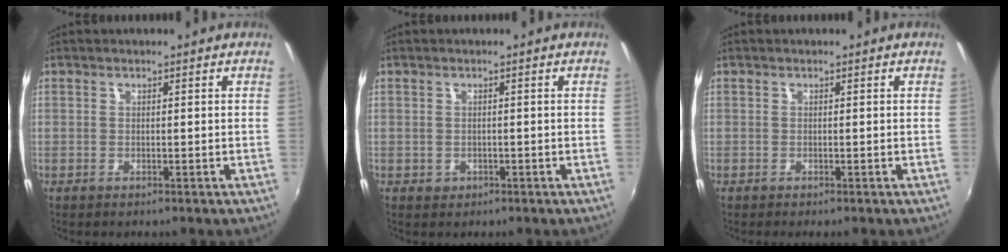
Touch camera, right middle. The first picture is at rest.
{"total": 1.4, "force": [-0.4, 1.3, 0.4], "torque": [-0.007, -0.002, -0.003]}
{"total": 0.0}